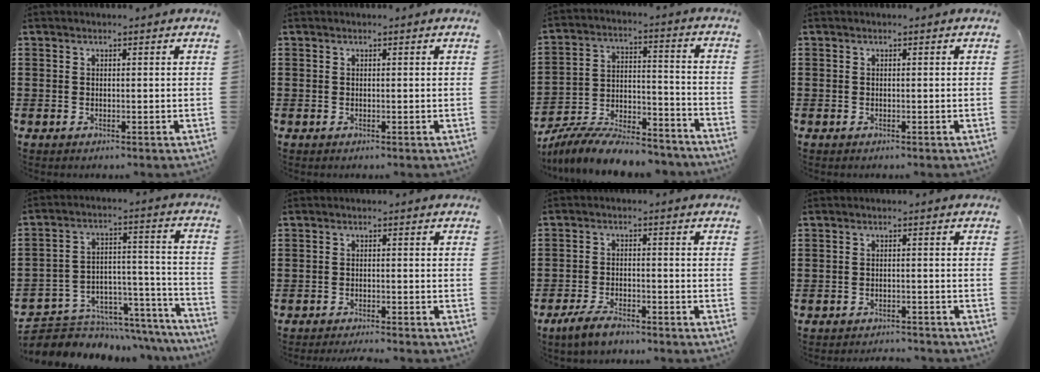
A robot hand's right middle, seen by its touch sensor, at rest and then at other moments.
{"total": 0.0}
{"total": 9.7, "force": [-9.2, 1.2, 3.0], "torque": [-0.053, 0.016, -0.182]}
{"total": 0.0}
{"total": 5.6, "force": [-5.0, 2.4, 0.4], "torque": [-0.011, 0.006, -0.098]}
{"total": 1.7, "force": [-1.6, -0.2, 0.3], "torque": [-0.006, 0.002, -0.032]}
{"total": 3.9, "force": [-3.1, 1.2, 2.1], "torque": [-0.048, 0.004, -0.063]}
{"total": 1.8, "force": [-1.8, 0.1, 0.1], "torque": [-0.007, 0.001, -0.039]}